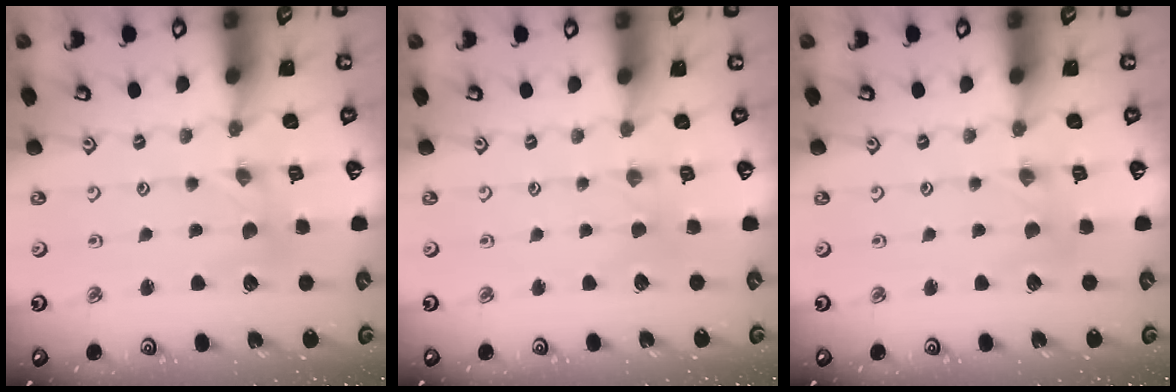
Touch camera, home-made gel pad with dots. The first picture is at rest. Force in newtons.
{"total": 0.0}
{"total": 0.9, "press": 0.9, "slide": 0.2}